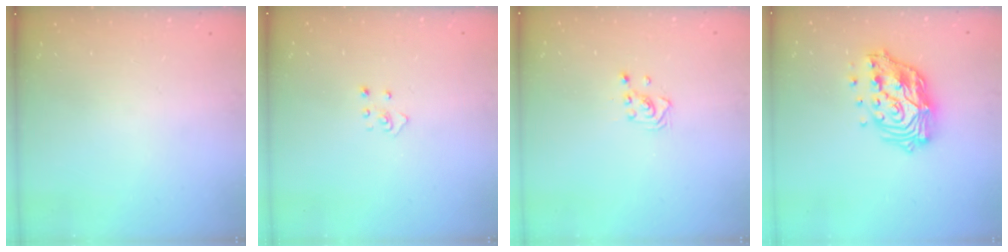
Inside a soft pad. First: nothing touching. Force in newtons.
{"total": 2.5, "press": 2.4, "slide": 0.3}
{"total": 2.8, "press": 2.8, "slide": 0.3}
{"total": 15.3, "press": 15.3, "slide": 1.2}